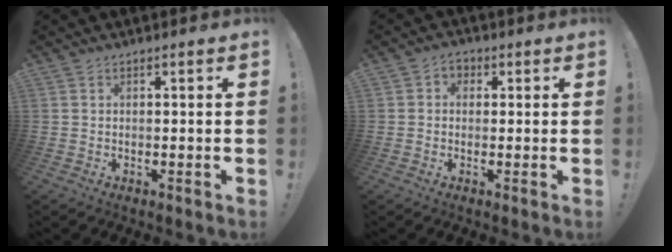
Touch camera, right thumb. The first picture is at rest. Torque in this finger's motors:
{"motor_torque": [-0.16, 0.58, -0.06, 0.16, -0.01]}